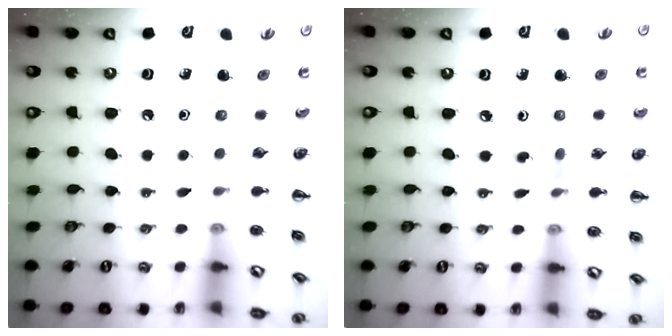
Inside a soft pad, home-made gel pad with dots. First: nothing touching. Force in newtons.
{"total": 2.8, "press": 2.6, "slide": 1.1}